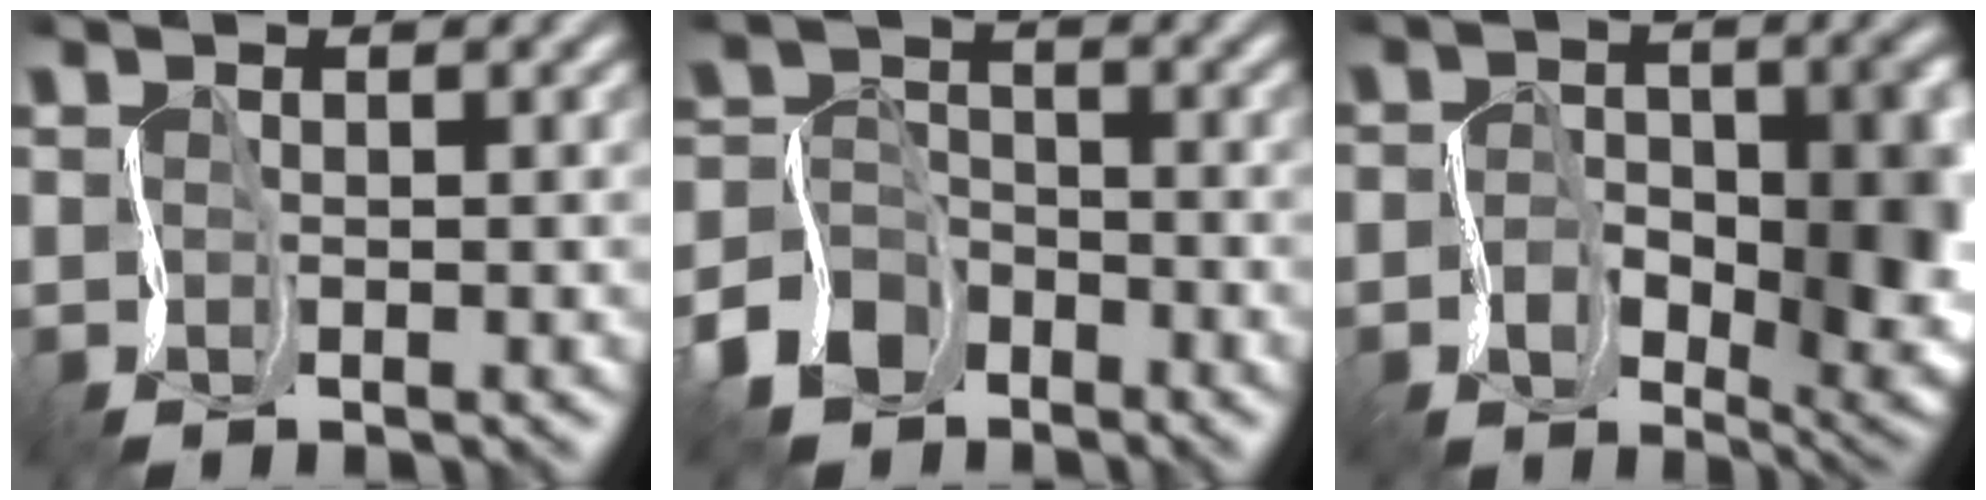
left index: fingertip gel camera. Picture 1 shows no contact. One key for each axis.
{"total": 4.9, "fx": -3.3, "fy": 3.3, "fz": 1.5, "tx": -0.039, "ty": 0.003, "tz": -0.075}
{"total": 11.0, "fx": -2.1, "fy": 6.1, "fz": 9.0, "tx": -0.118, "ty": -0.011, "tz": -0.030}